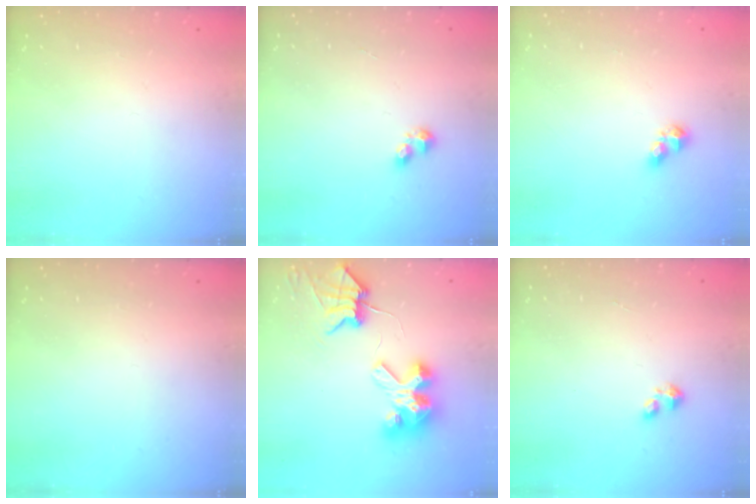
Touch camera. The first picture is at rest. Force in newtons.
{"total": 3.0, "press": 3.0, "slide": 0.4}
{"total": 5.7, "press": 5.7, "slide": 0.5}
{"total": 0.0}
{"total": 8.9, "press": 8.9, "slide": 0.8}
{"total": 1.8, "press": 1.8, "slide": 0.4}